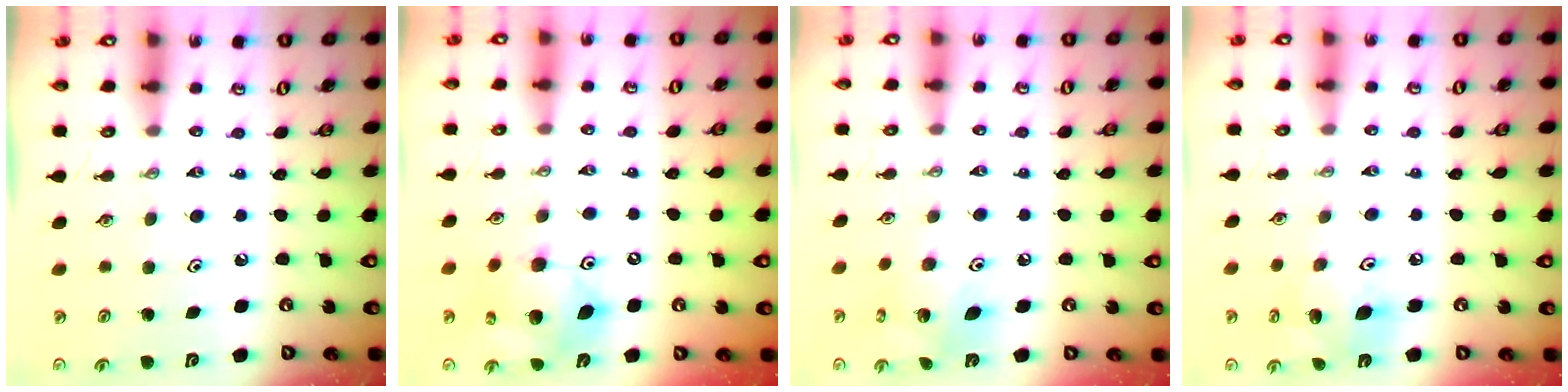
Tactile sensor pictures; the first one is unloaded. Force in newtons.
{"total": 13.3, "press": 13.1, "slide": 2.3}
{"total": 10.4, "press": 10.4, "slide": 0.8}
{"total": 12.8, "press": 12.4, "slide": 2.8}